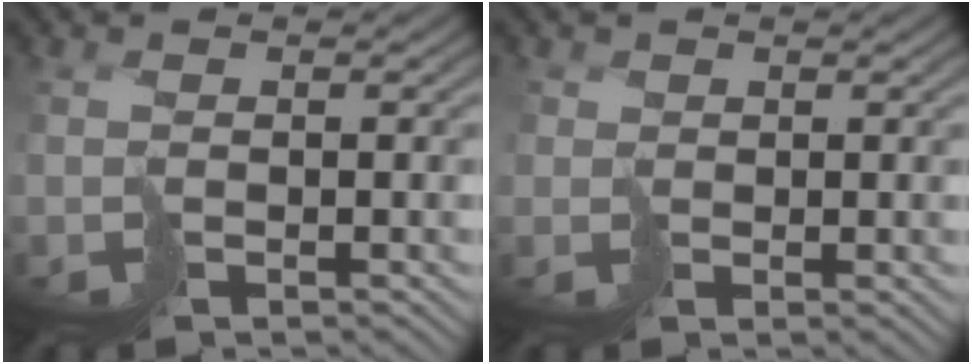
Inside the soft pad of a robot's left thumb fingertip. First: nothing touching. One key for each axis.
{"total": 1.2, "fx": 0.6, "fy": 0.3, "fz": -0.9, "tx": 0.017, "ty": -0.001, "tz": 0.007}